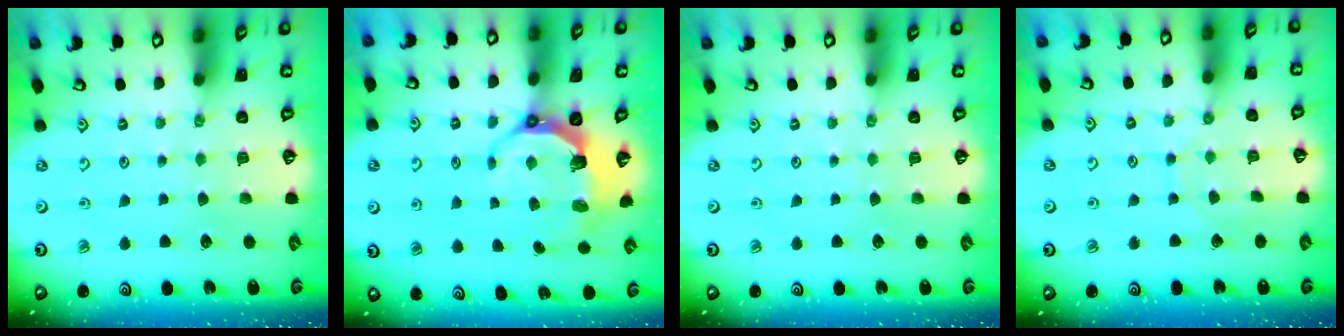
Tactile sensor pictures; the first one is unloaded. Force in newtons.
{"total": 6.7, "press": 5.0, "slide": 4.4}
{"total": 0.0}
{"total": 5.9, "press": 5.9, "slide": 0.2}